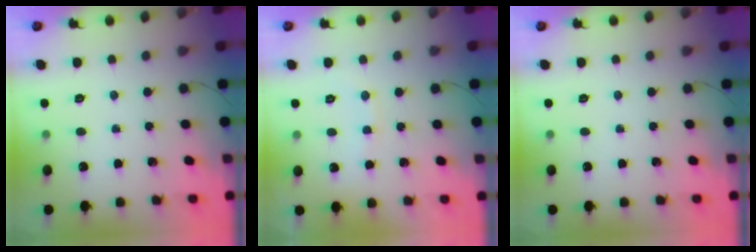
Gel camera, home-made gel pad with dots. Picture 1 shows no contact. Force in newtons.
{"total": 6.8, "press": 6.7, "slide": 1.4}
{"total": 0.0}